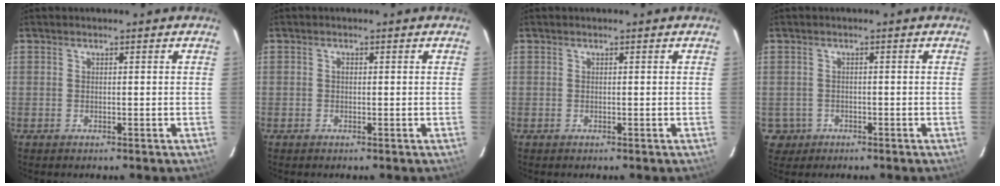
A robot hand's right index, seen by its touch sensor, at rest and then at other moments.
{"total": 0.6, "force": [0.0, 0.5, 0.3], "torque": [-0.004, 0.004, -0.001]}
{"total": 0.0}
{"total": 3.6, "force": [-1.0, 3.4, 0.4], "torque": [-0.014, 0.007, -0.009]}